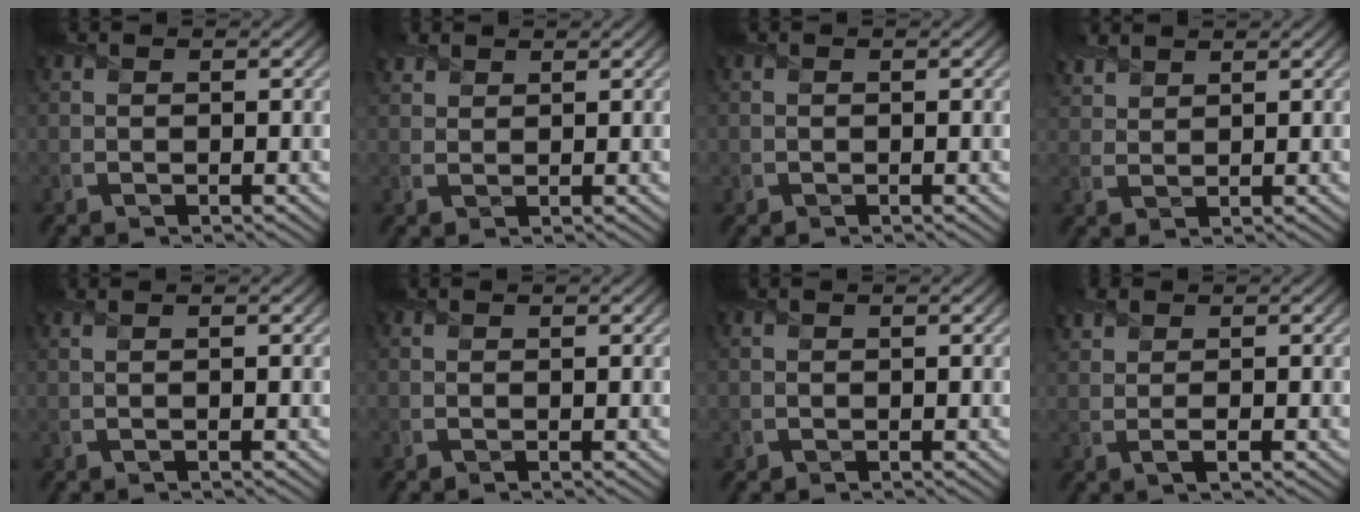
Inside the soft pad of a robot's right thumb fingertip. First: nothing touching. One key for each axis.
{"total": 2.0, "fx": 1.7, "fy": 0.9, "fz": 0.6, "tx": -0.018, "ty": 0.007, "tz": 0.040}
{"total": 0.5, "fx": 0.0, "fy": 0.5, "fz": 0.0, "tx": 0.003, "ty": -0.004, "tz": -0.001}
{"total": 3.2, "fx": 2.7, "fy": 1.2, "fz": 1.2, "tx": -0.034, "ty": 0.009, "tz": 0.062}
{"total": 1.1, "fx": 0.2, "fy": 0.2, "fz": 1.1, "tx": -0.022, "ty": 0.004, "tz": -0.003}
{"total": 0.0}
{"total": 0.5, "fx": 0.0, "fy": 0.5, "fz": 0.0, "tx": 0.003, "ty": -0.005, "tz": 0.000}
{"total": 2.8, "fx": 0.8, "fy": 1.4, "fz": 2.2, "tx": -0.048, "ty": 0.000, "tz": 0.013}